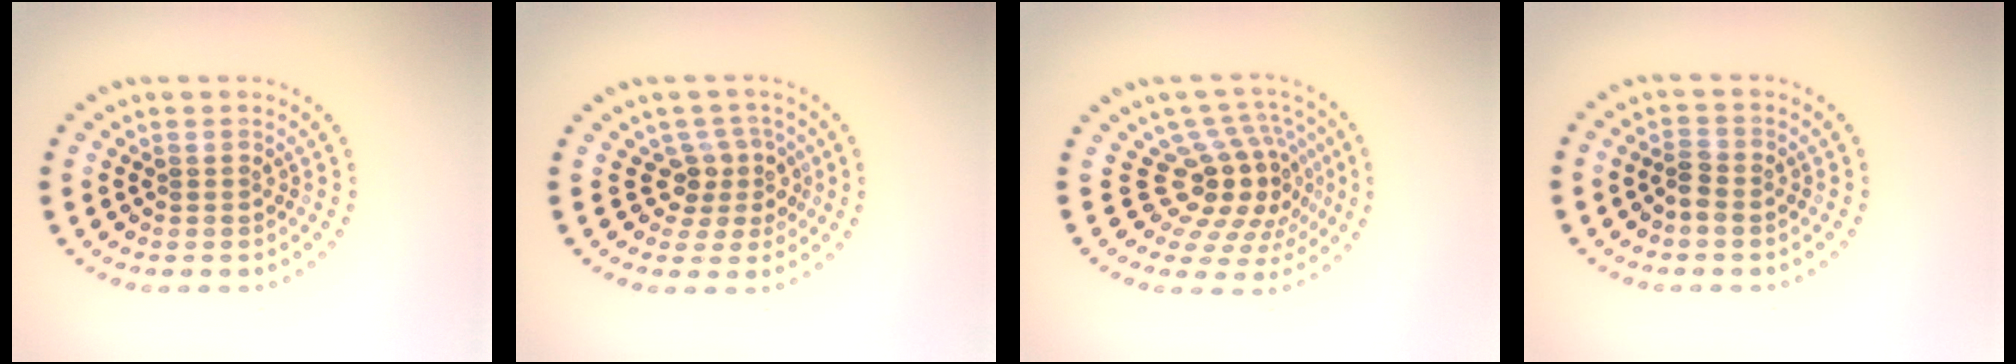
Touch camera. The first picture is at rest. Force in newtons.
{"total": 2.8, "press": 2.0, "slide": 1.8}
{"total": 5.4, "press": 3.9, "slide": 3.7}
{"total": 1.3, "press": 1.1, "slide": 0.6}